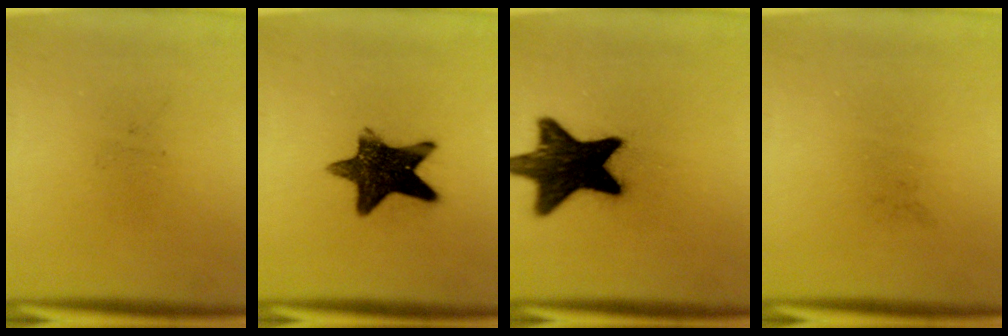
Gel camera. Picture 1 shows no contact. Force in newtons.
{"total": 13.1}
{"total": 17.5}
{"total": 0.0}